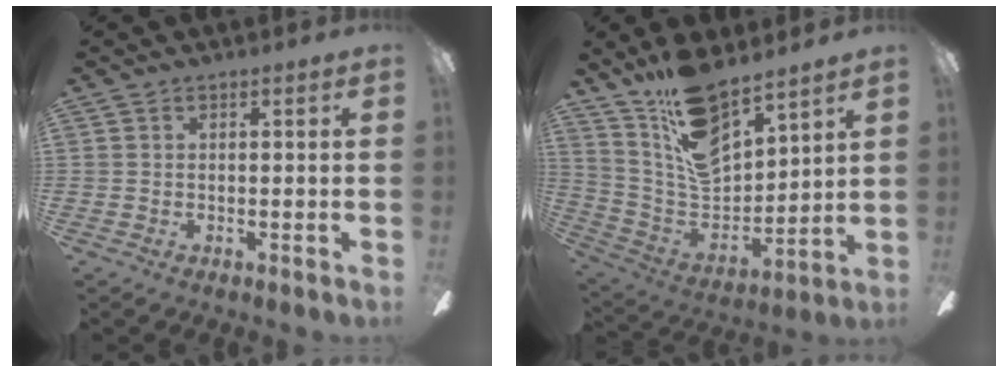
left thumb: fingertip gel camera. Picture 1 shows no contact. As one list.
[{"total": 15.0, "force": [11.4, 6.2, 7.7], "torque": [-0.154, -0.080, 0.211]}]